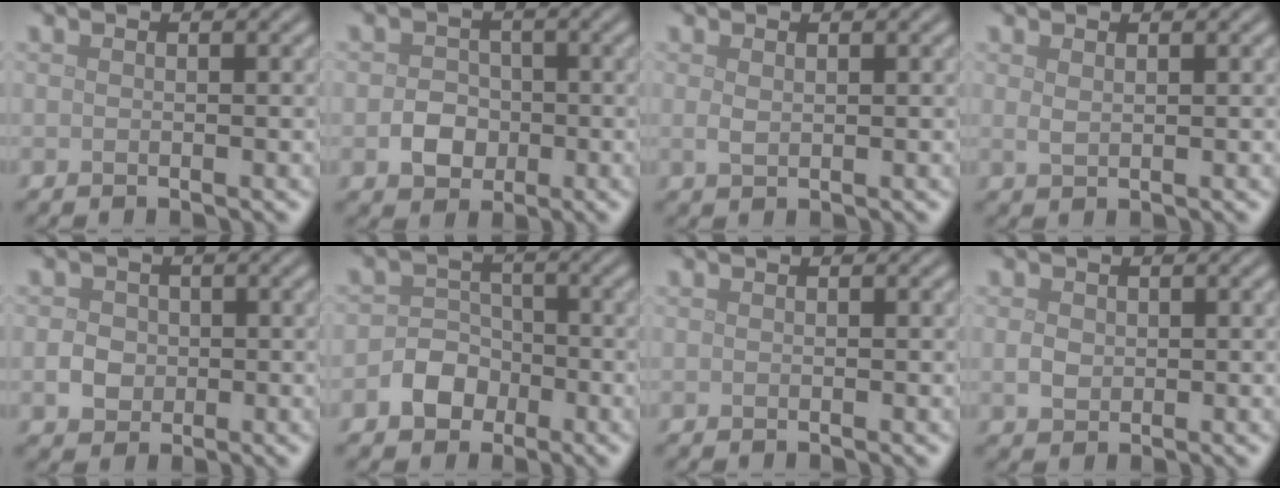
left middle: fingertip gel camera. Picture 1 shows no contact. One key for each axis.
{"total": 2.8, "fx": -0.8, "fy": 2.3, "fz": 1.3, "tx": -0.016, "ty": 0.000, "tz": -0.018}
{"total": 0.9, "fx": 0.2, "fy": 0.5, "fz": 0.7, "tx": -0.019, "ty": -0.002, "tz": 0.005}
{"total": 0.9, "fx": 0.4, "fy": 0.4, "fz": 0.7, "tx": -0.018, "ty": -0.002, "tz": 0.011}
{"total": 2.2, "fx": -0.3, "fy": 1.9, "fz": 0.9, "tx": -0.011, "ty": -0.001, "tz": -0.009}
{"total": 3.2, "fx": -1.4, "fy": 2.6, "fz": 1.2, "tx": -0.009, "ty": 0.007, "tz": -0.031}
{"total": 0.0}
{"total": 1.5, "fx": 0.1, "fy": 1.3, "fz": 0.8, "tx": -0.017, "ty": -0.003, "tz": 0.000}